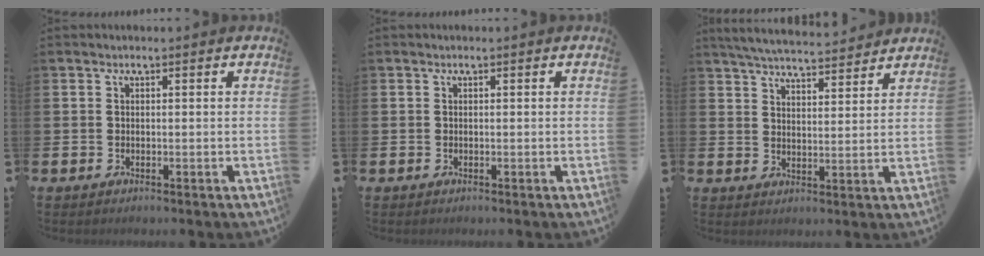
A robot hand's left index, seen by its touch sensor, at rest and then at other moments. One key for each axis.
{"total": 0.0}
{"total": 5.7, "fx": 5.5, "fy": 0.5, "fz": 1.0, "tx": -0.030, "ty": -0.035, "tz": 0.097}